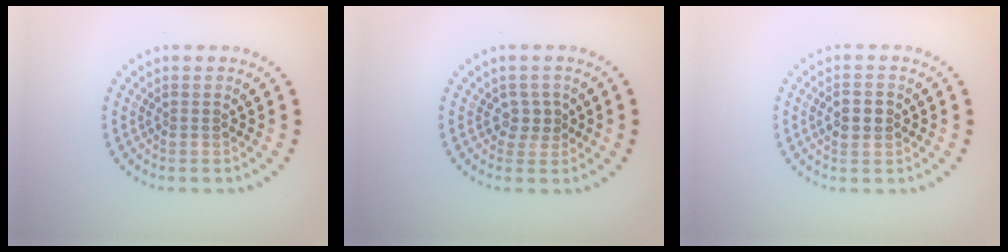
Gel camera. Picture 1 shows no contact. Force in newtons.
{"total": 1.6, "press": 1.4, "slide": 0.9}
{"total": 2.6, "press": 2.6, "slide": 0.2}